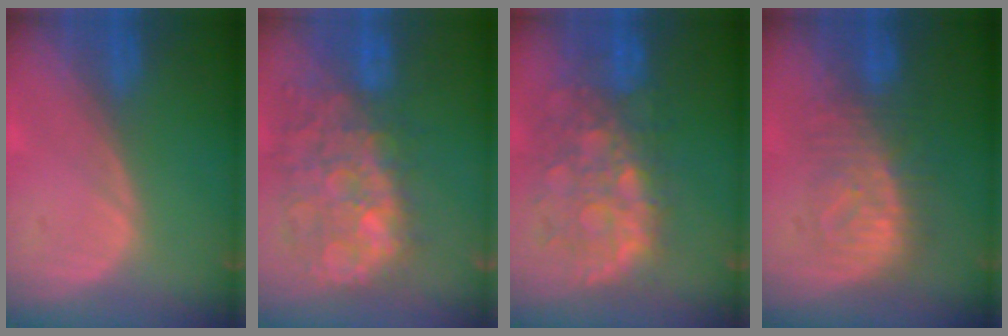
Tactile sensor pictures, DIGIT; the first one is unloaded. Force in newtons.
{"total": 12.4, "press": 11.3, "slide": 5.1}
{"total": 10.8, "press": 9.5, "slide": 5.0}
{"total": 8.2, "press": 7.9, "slide": 2.1}